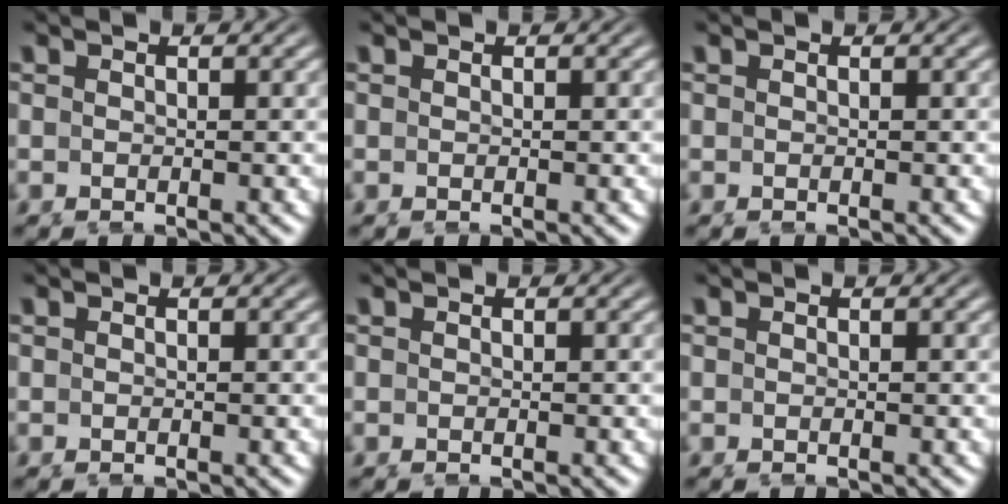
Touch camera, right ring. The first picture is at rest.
{"total": 0.0}
{"total": 0.0}
{"total": 0.0}
{"total": 0.0}
{"total": 0.0}